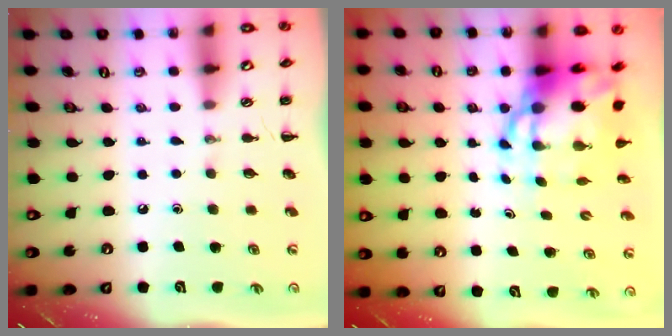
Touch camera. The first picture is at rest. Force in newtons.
{"total": 9.4, "press": 9.1, "slide": 2.5}